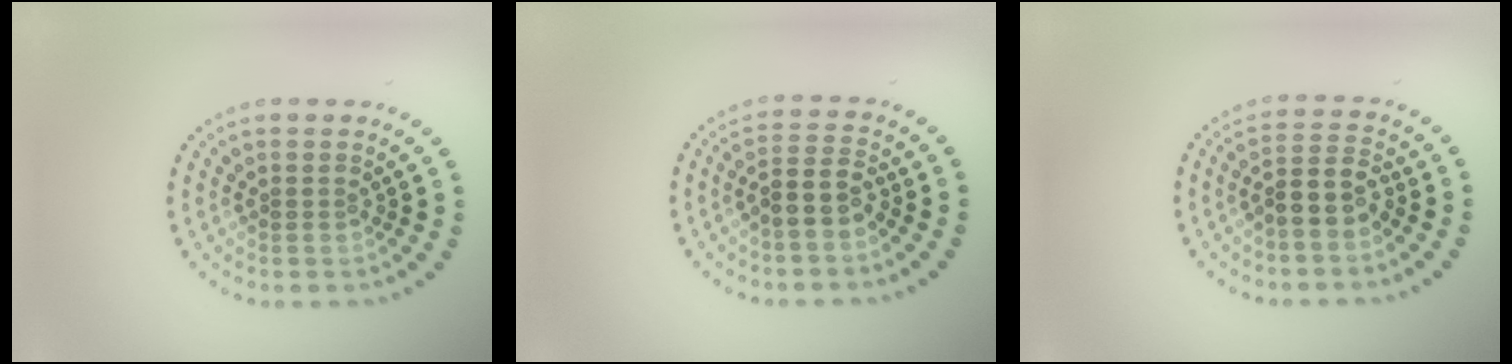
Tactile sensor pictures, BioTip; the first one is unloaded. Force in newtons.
{"total": 2.5, "press": 2.1, "slide": 1.3}
{"total": 3.0, "press": 2.5, "slide": 1.6}